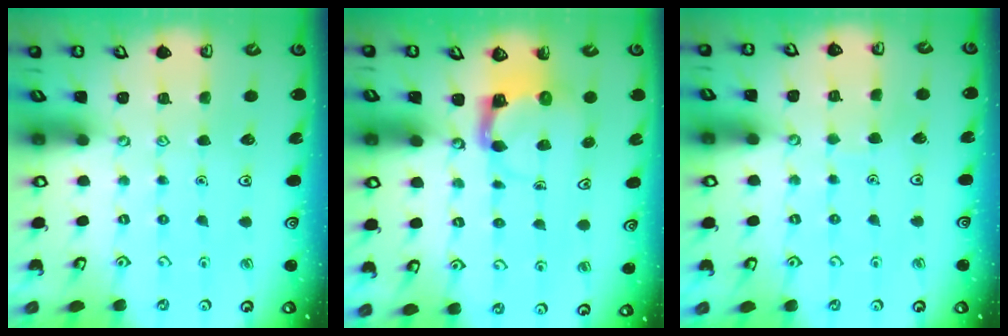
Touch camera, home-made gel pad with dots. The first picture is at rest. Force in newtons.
{"total": 3.9, "press": 3.8, "slide": 0.7}
{"total": 2.7, "press": 2.7, "slide": 0.2}